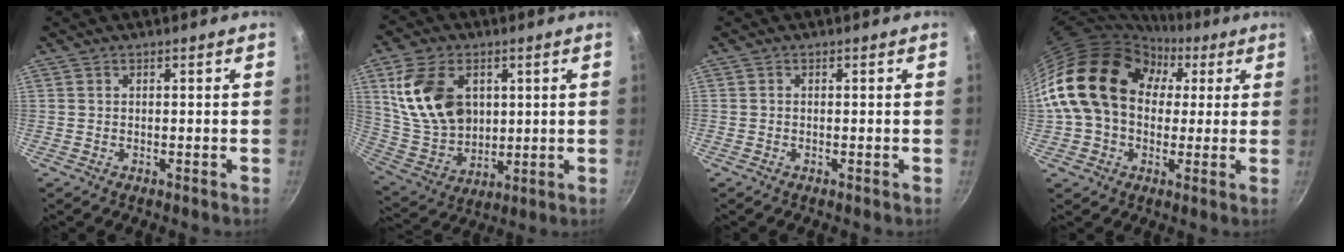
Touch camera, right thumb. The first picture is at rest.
{"total": 16.9, "force": [4.5, 11.9, 11.2], "torque": [-0.187, -0.017, 0.100]}
{"total": 0.0}
{"total": 20.1, "force": [3.6, 15.3, 12.5], "torque": [-0.196, 0.044, 0.056]}